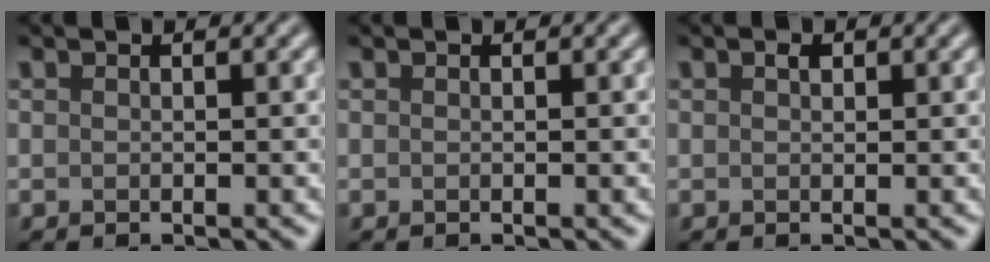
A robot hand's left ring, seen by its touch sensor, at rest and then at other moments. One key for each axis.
{"total": 0.0}
{"total": 0.7, "fx": 0.4, "fy": 0.4, "fz": 0.4, "tx": -0.007, "ty": 0.000, "tz": 0.004}